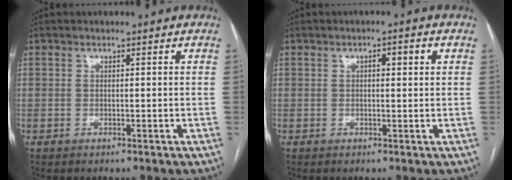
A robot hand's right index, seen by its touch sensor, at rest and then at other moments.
{"total": 2.2, "force": [0.6, 0.5, 2.1], "torque": [-0.034, 0.009, 0.009]}